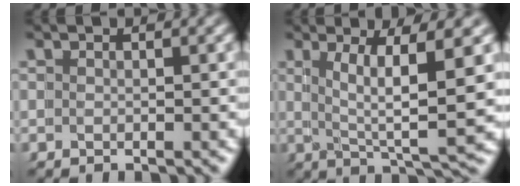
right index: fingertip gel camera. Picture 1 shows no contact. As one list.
[{"total": 5.2, "force": [1.1, -1.0, 4.9], "torque": [-0.072, -0.013, 0.030]}]